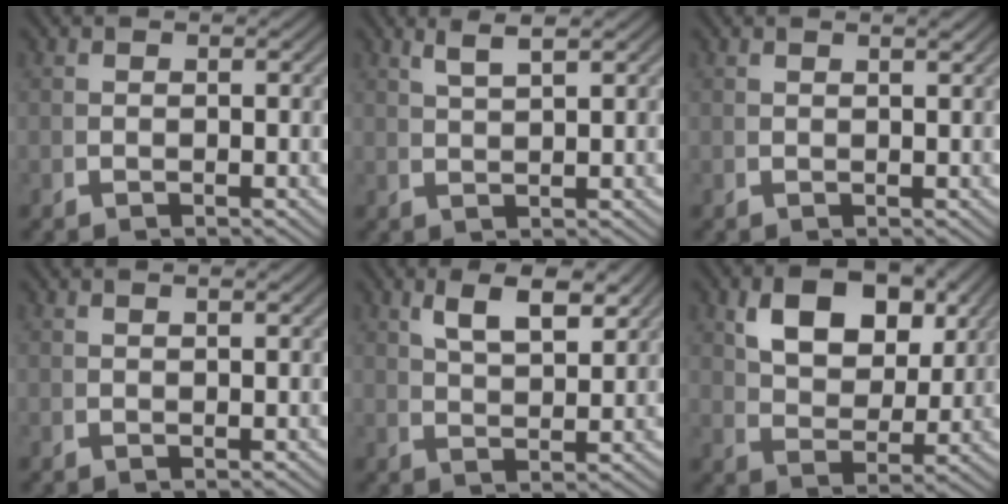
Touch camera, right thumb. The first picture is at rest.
{"total": 3.2, "force": [2.7, -0.2, 1.7], "torque": [-0.020, 0.014, 0.053]}
{"total": 0.9, "force": [0.6, -0.1, 0.6], "torque": [-0.005, 0.002, 0.012]}
{"total": 0.8, "force": [0.7, -0.3, 0.3], "torque": [-0.005, 0.003, 0.016]}
{"total": 4.7, "force": [3.2, 1.0, 3.3], "torque": [-0.048, 0.010, 0.064]}
{"total": 6.9, "force": [3.0, 3.8, 4.9], "torque": [-0.081, -0.008, 0.057]}